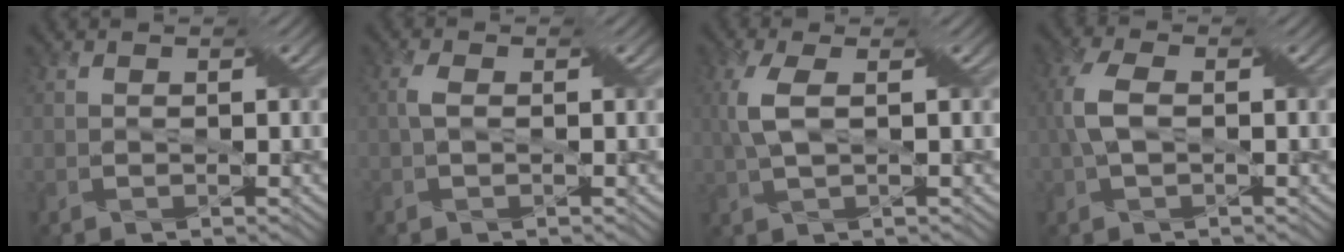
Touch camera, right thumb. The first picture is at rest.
{"total": 1.4, "force": [0.1, 0.6, 1.2], "torque": [-0.031, 0.007, 0.001]}
{"total": 4.4, "force": [0.7, 1.4, 4.1], "torque": [-0.108, 0.010, 0.013]}
{"total": 4.4, "force": [0.1, 2.3, 3.8], "torque": [-0.096, 0.013, 0.000]}